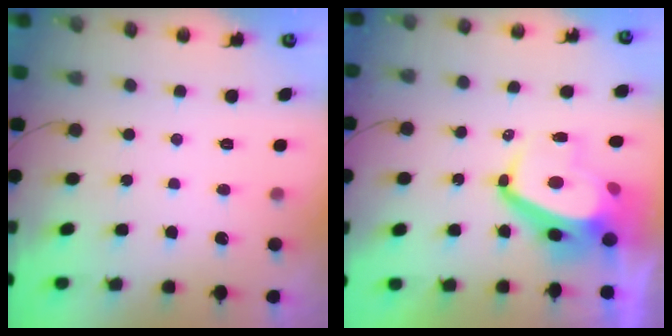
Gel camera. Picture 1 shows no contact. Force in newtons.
{"total": 9.4, "press": 9.3, "slide": 1.1}